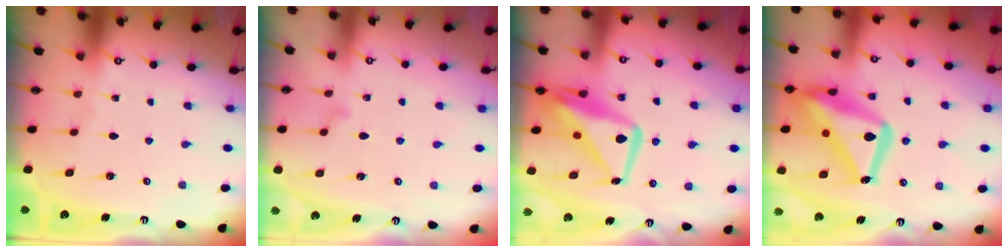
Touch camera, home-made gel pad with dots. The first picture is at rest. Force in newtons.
{"total": 7.1, "press": 7.1, "slide": 0.3}
{"total": 14.8, "press": 14.7, "slide": 1.5}
{"total": 20.4, "press": 20.3, "slide": 1.9}